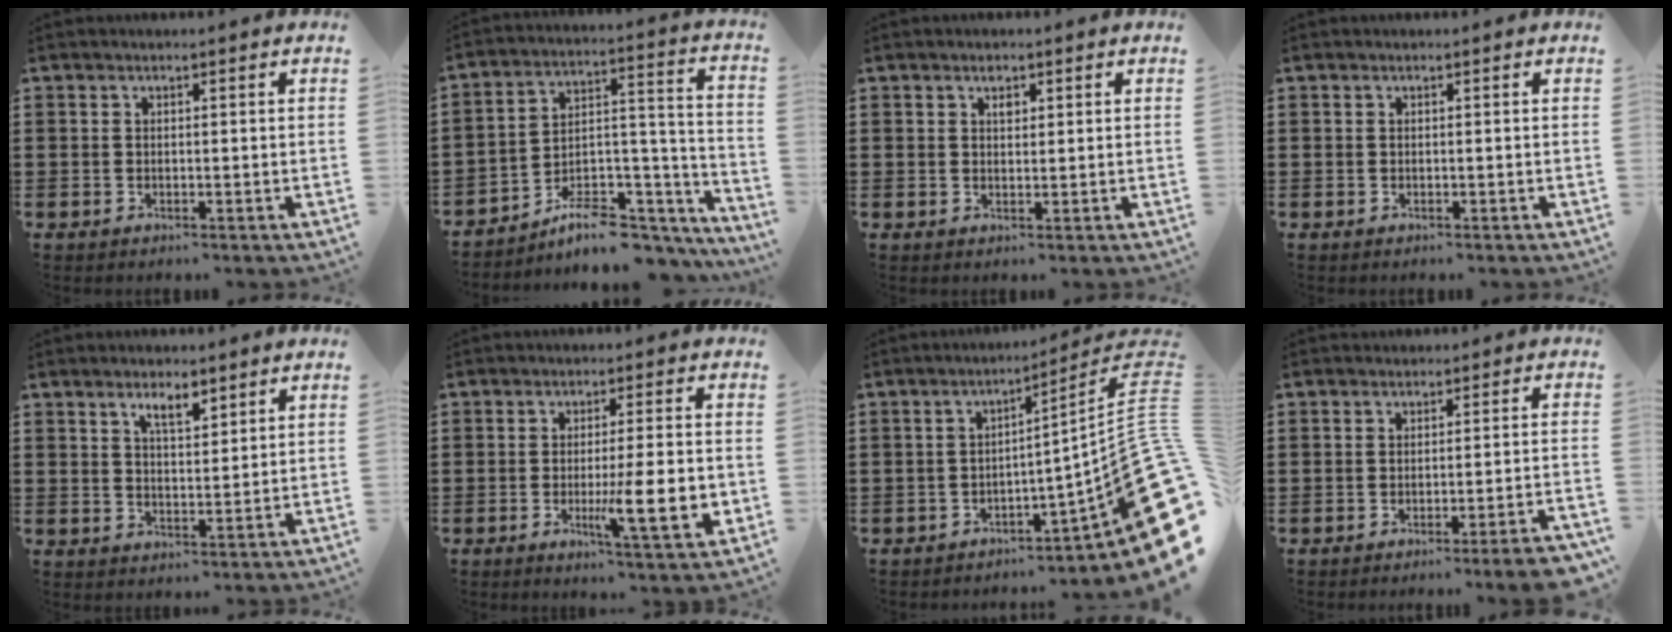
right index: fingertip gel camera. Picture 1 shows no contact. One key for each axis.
{"total": 7.9, "fx": -6.2, "fy": 3.5, "fz": 3.5, "tx": -0.049, "ty": 0.016, "tz": -0.109}
{"total": 1.7, "fx": 0.9, "fy": 1.0, "fz": 1.0, "tx": -0.016, "ty": 0.000, "tz": 0.014}
{"total": 0.0}
{"total": 3.5, "fx": 2.5, "fy": 0.9, "fz": 2.3, "tx": -0.042, "ty": 0.000, "tz": 0.043}
{"total": 10.3, "fx": -2.3, "fy": 1.5, "fz": 9.9, "tx": -0.157, "ty": -0.014, "tz": -0.035}
{"total": 13.7, "fx": -3.4, "fy": 4.2, "fz": 12.5, "tx": -0.158, "ty": -0.011, "tz": -0.052}
{"total": 3.4, "fx": -2.7, "fy": -0.4, "fz": 2.1, "tx": -0.033, "ty": -0.010, "tz": -0.050}